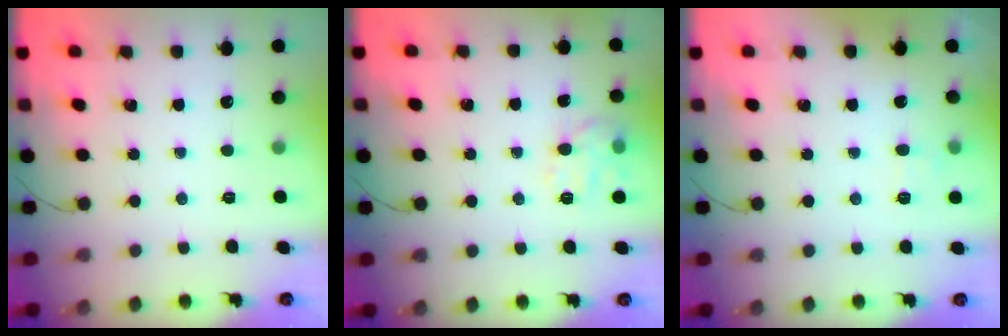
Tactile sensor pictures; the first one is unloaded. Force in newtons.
{"total": 10.7, "press": 10.7, "slide": 0.6}
{"total": 3.8, "press": 3.4, "slide": 1.7}